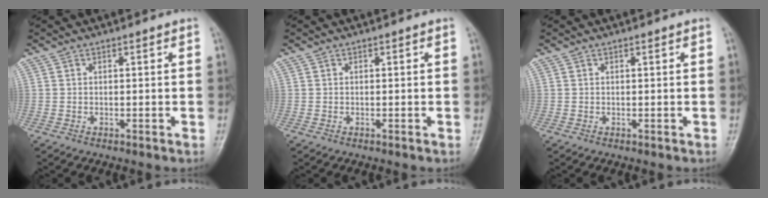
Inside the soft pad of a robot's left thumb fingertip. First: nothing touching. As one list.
[{"total": 0.0}, {"total": 0.0}]